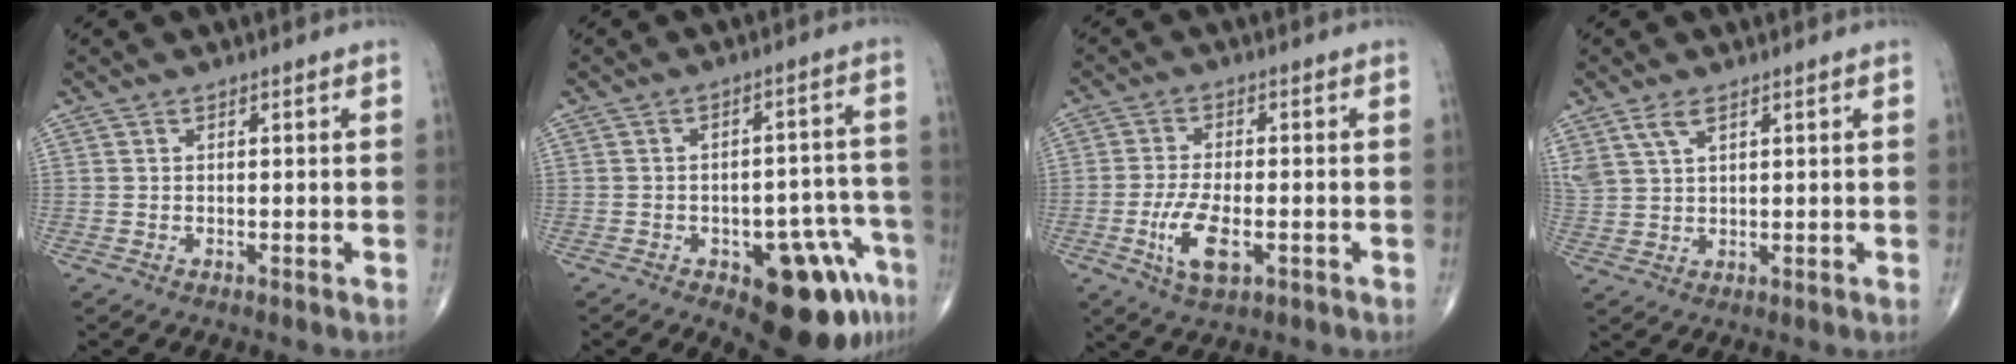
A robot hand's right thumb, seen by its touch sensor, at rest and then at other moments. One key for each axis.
{"total": 14.3, "fx": -7.4, "fy": 6.1, "fz": 10.5, "tx": -0.084, "ty": 0.048, "tz": -0.086}
{"total": 7.7, "fx": -2.5, "fy": 3.3, "fz": 6.5, "tx": -0.131, "ty": 0.002, "tz": -0.043}
{"total": 4.7, "fx": 2.8, "fy": 2.0, "fz": 3.1, "tx": -0.073, "ty": -0.001, "tz": 0.066}